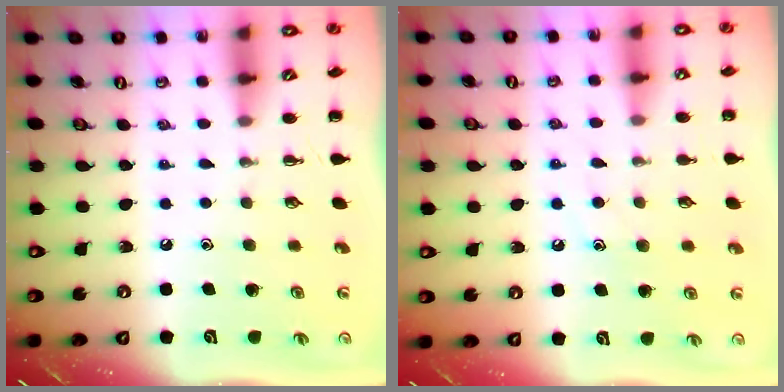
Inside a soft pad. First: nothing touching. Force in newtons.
{"total": 7.4, "press": 7.3, "slide": 1.3}